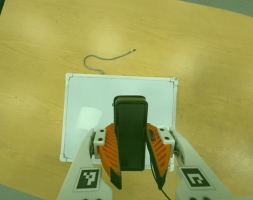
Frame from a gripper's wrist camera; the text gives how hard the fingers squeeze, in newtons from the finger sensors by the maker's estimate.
{"total": 7.7, "left": 6.1, "right": 9.3}